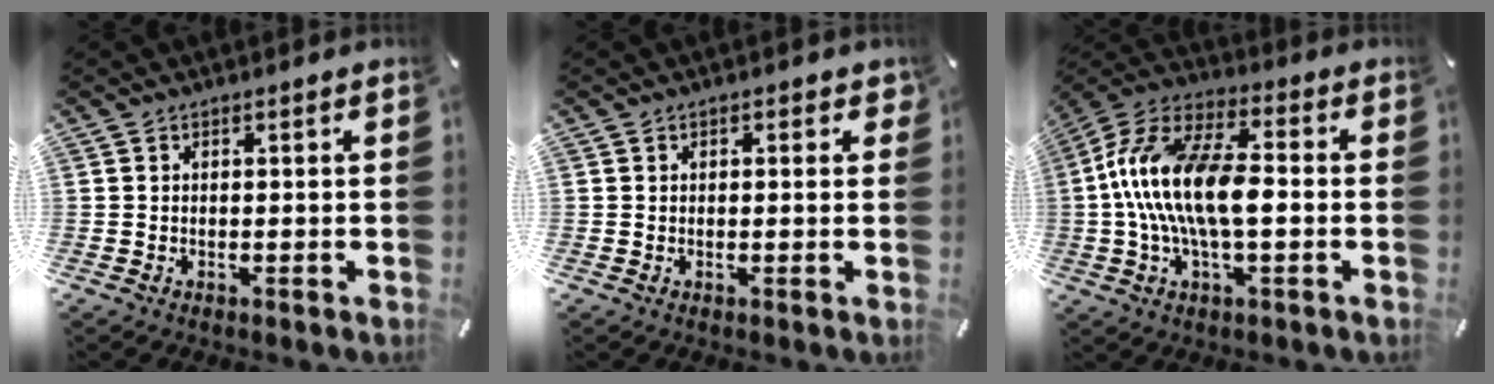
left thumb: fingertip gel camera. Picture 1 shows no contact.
{"total": 1.1, "force": [0.3, 0.8, 0.7], "torque": [-0.005, 0.004, 0.002]}
{"total": 16.3, "force": [-1.6, 7.1, 14.6], "torque": [-0.302, 0.001, -0.032]}